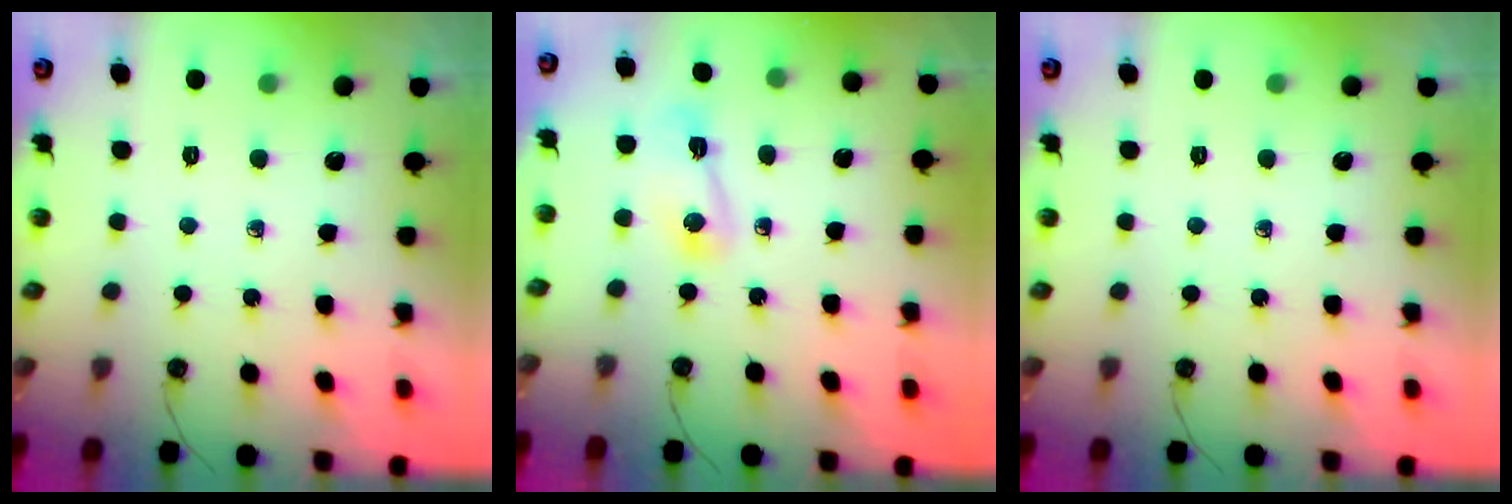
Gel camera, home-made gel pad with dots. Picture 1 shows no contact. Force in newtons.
{"total": 4.4, "press": 4.3, "slide": 0.8}
{"total": 0.0}